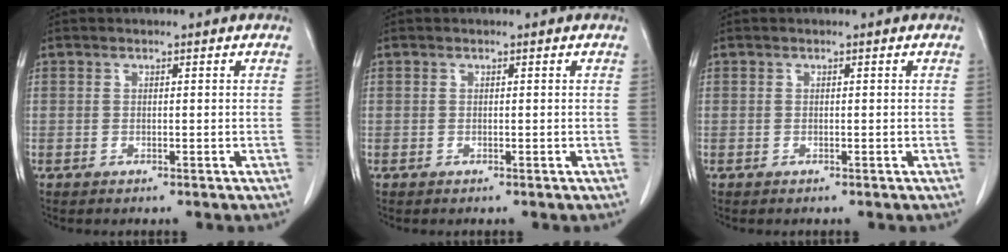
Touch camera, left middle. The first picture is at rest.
{"total": 0.0}
{"total": 0.0}